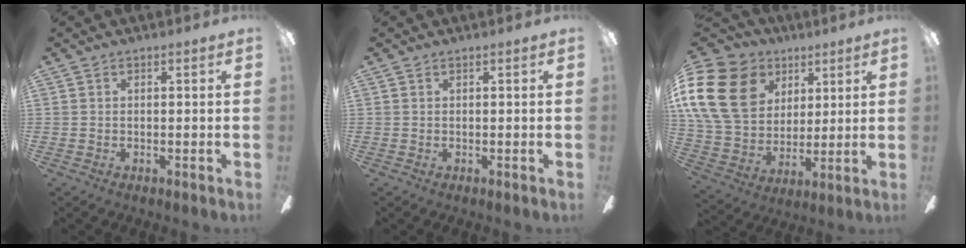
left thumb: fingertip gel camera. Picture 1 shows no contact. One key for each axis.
{"total": 0.0}
{"total": 22.4, "fx": 8.4, "fy": 16.8, "fz": 12.1, "tx": -0.266, "ty": -0.017, "tz": 0.155}